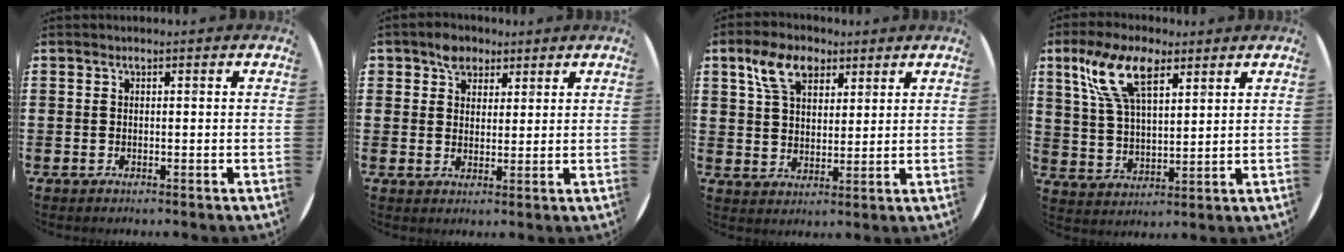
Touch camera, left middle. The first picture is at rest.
{"total": 3.6, "force": [2.7, 2.3, 0.5], "torque": [-0.009, 0.005, 0.052]}
{"total": 6.9, "force": [4.3, 4.0, 3.6], "torque": [-0.080, 0.010, 0.078]}
{"total": 9.5, "force": [5.9, 4.0, 6.3], "torque": [-0.142, 0.001, 0.108]}